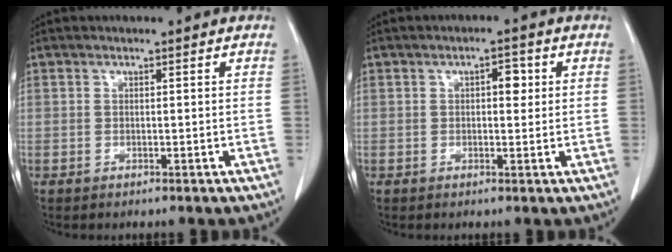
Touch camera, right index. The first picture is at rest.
{"total": 2.5, "force": [0.6, 1.2, 2.2], "torque": [-0.031, 0.008, 0.007]}